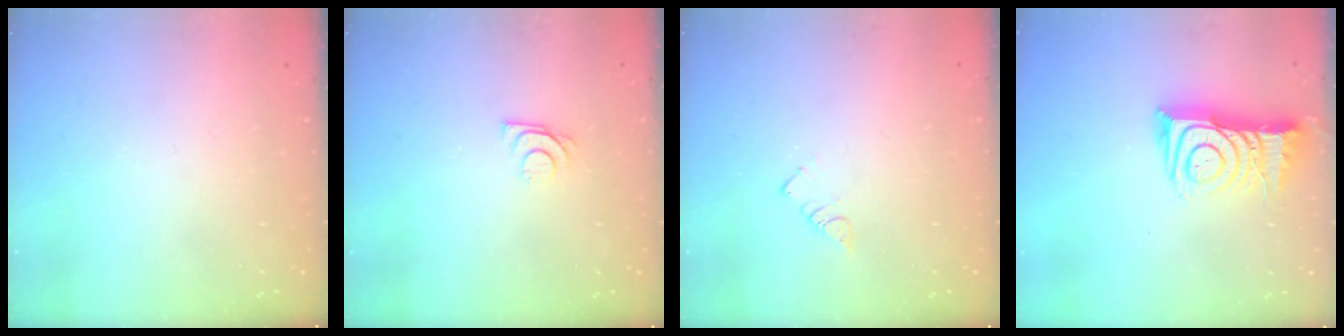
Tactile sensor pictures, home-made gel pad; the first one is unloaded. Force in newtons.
{"total": 5.7, "press": 5.7, "slide": 0.5}
{"total": 3.4, "press": 3.4, "slide": 0.5}
{"total": 12.6, "press": 12.5, "slide": 1.0}